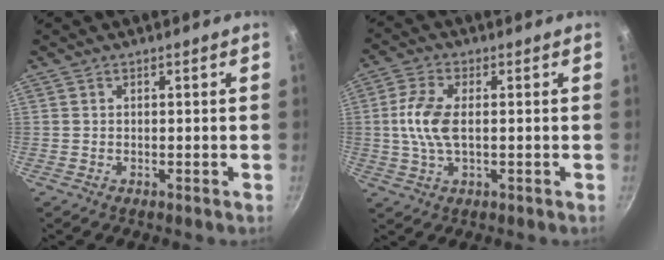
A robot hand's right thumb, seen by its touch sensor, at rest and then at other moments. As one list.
[{"total": 7.7, "force": [0.3, 3.8, 6.7], "torque": [-0.144, 0.008, 0.001]}]